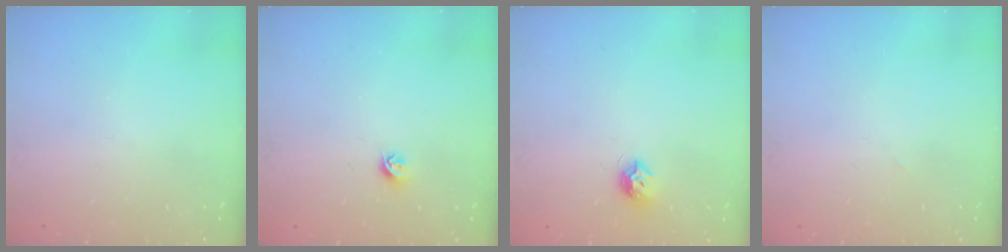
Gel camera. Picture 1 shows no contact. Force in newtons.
{"total": 6.0, "press": 5.9, "slide": 0.7}
{"total": 7.5, "press": 7.5, "slide": 0.1}
{"total": 1.1, "press": 1.1, "slide": 0.1}